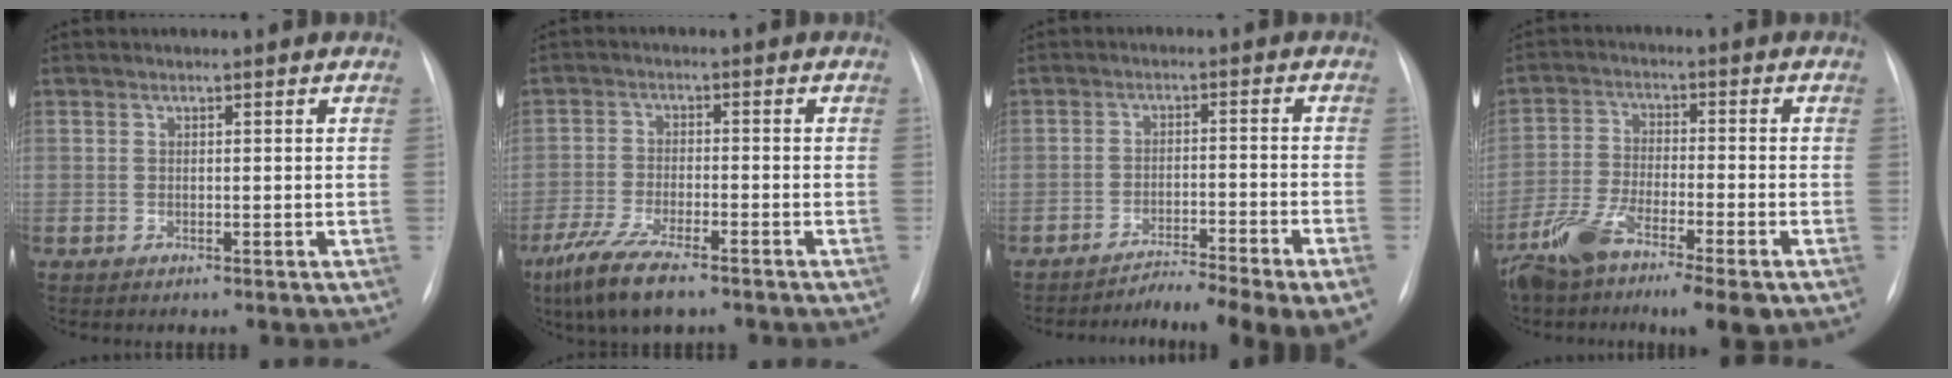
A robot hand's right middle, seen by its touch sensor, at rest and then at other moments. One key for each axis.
{"total": 9.0, "fx": -6.4, "fy": 1.9, "fz": 6.1, "tx": -0.120, "ty": -0.020, "tz": -0.108}
{"total": 11.7, "fx": -9.6, "fy": -0.7, "fz": 6.7, "tx": -0.085, "ty": -0.004, "tz": -0.141}
{"total": 10.6, "fx": -7.0, "fy": 2.1, "fz": 7.7, "tx": -0.147, "ty": -0.016, "tz": -0.125}